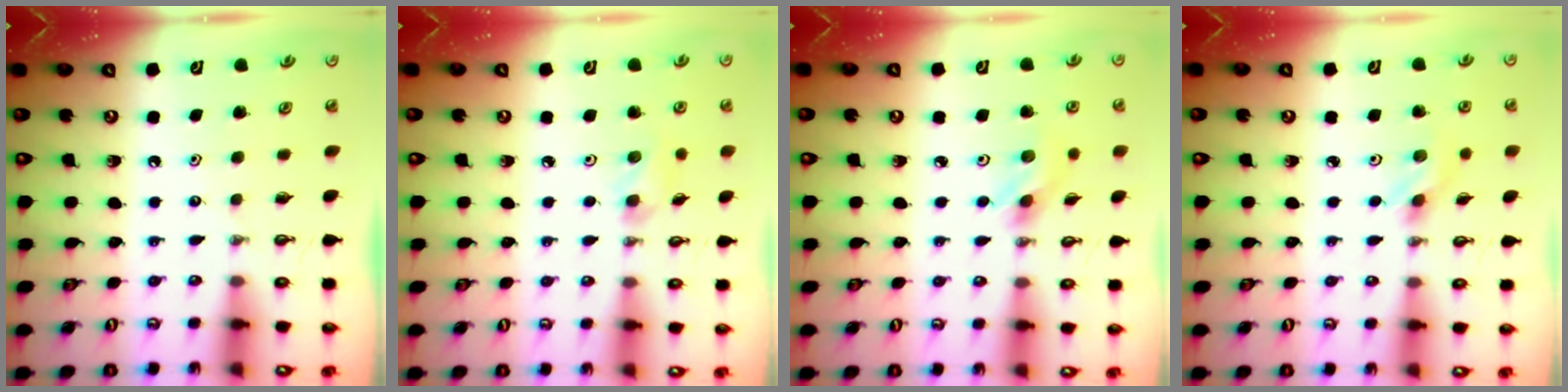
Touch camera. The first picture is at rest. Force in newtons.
{"total": 4.7, "press": 4.4, "slide": 1.4}
{"total": 3.6, "press": 3.5, "slide": 1.0}
{"total": 2.8, "press": 2.5, "slide": 1.3}